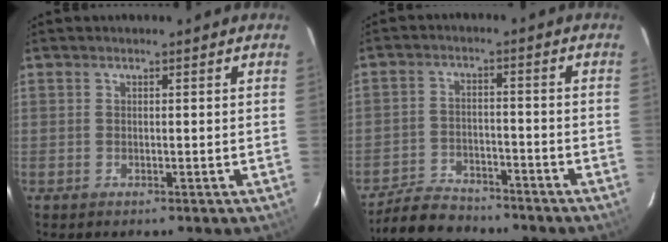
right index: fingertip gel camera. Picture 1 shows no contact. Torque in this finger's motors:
{"motor_torque": [-0.03, -0.03, -0.12, -0.05]}